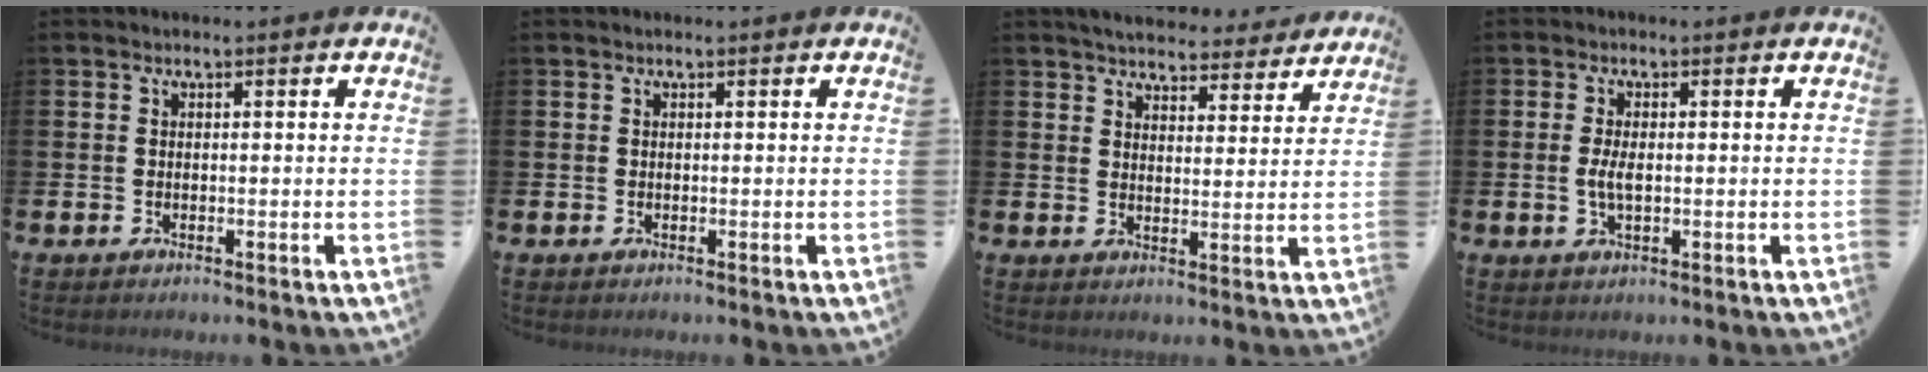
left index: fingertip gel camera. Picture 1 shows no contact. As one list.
[{"total": 0.0}, {"total": 4.9, "force": [4.8, 0.9, 0.5], "torque": [-0.018, -0.033, 0.083]}, {"total": 2.8, "force": [-0.1, 1.2, 2.5], "torque": [-0.054, 0.000, -0.005]}]